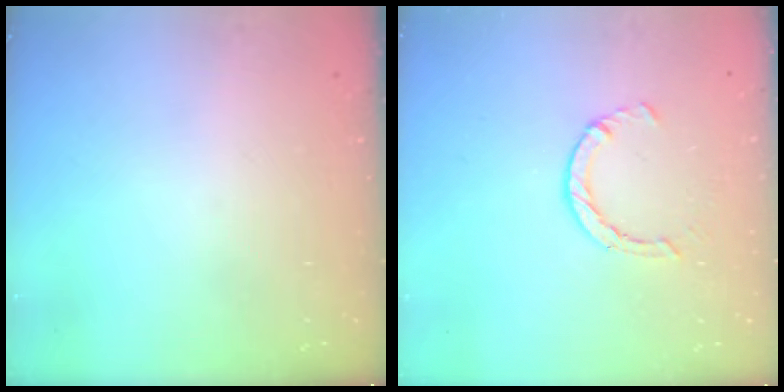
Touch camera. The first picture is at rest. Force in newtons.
{"total": 3.4, "press": 3.4, "slide": 0.2}